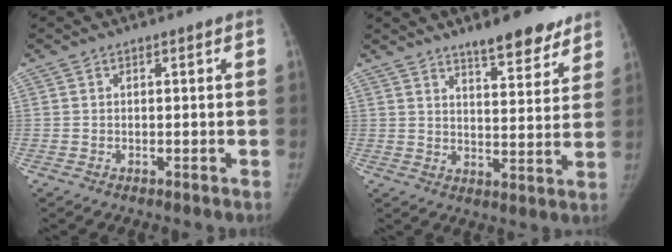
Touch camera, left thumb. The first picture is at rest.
{"total": 10.7, "force": [8.3, 3.2, 6.1], "torque": [-0.050, -0.053, 0.120]}